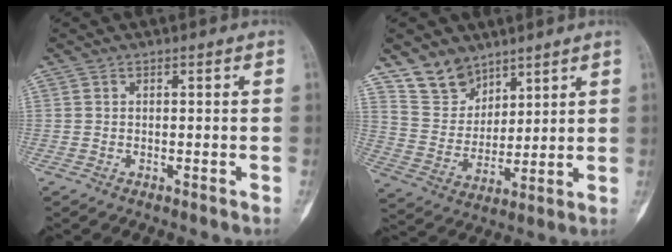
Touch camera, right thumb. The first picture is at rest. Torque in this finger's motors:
{"motor_torque": [-0.45, 0.59, -0.25, 0.36, 0.00]}